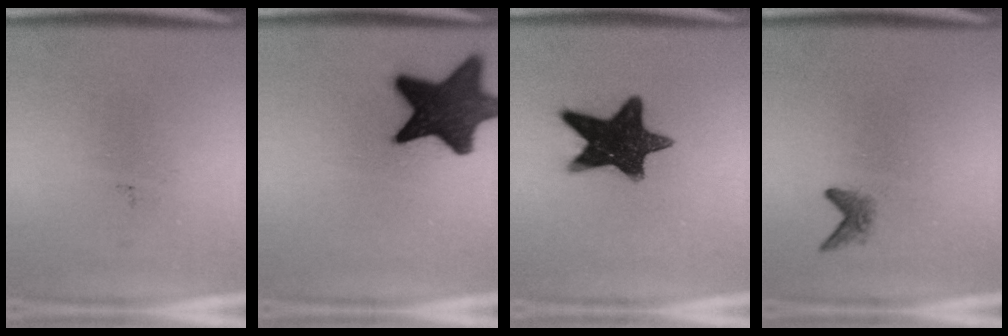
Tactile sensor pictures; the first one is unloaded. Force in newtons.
{"total": 14.3}
{"total": 14.8}
{"total": 1.4}